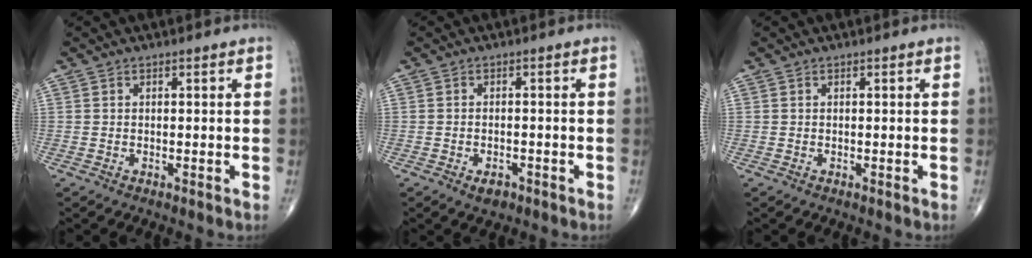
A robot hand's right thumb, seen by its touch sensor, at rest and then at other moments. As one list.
[{"total": 2.6, "force": [-1.5, 1.5, 1.6], "torque": [-0.022, 0.003, -0.019]}, {"total": 0.0}]